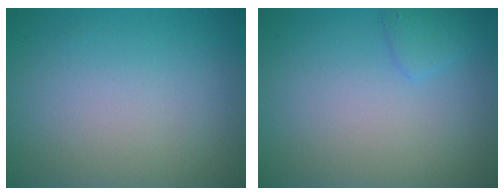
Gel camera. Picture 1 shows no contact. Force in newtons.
{"total": 1.3, "press": 1.3, "slide": 0.1}